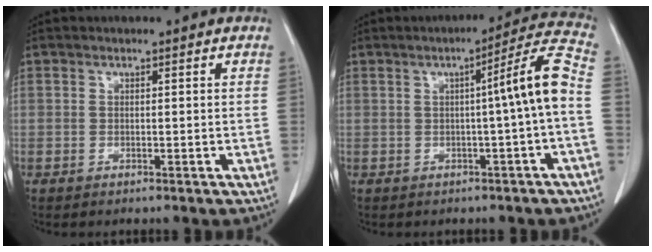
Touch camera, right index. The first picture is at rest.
{"total": 8.0, "force": [-0.6, -1.1, 7.9], "torque": [-0.108, 0.017, -0.010]}